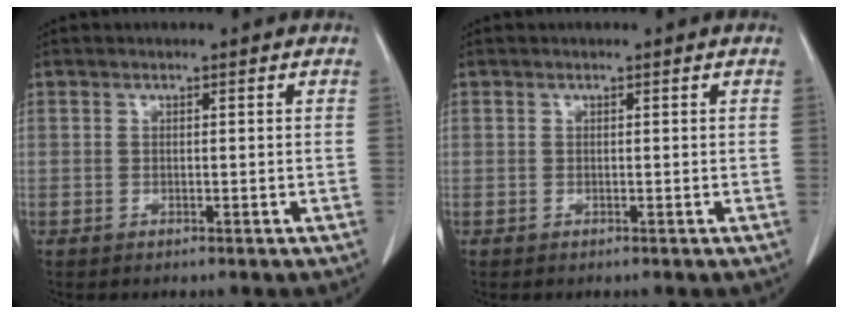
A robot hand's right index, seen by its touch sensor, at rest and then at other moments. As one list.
[{"total": 0.0}]